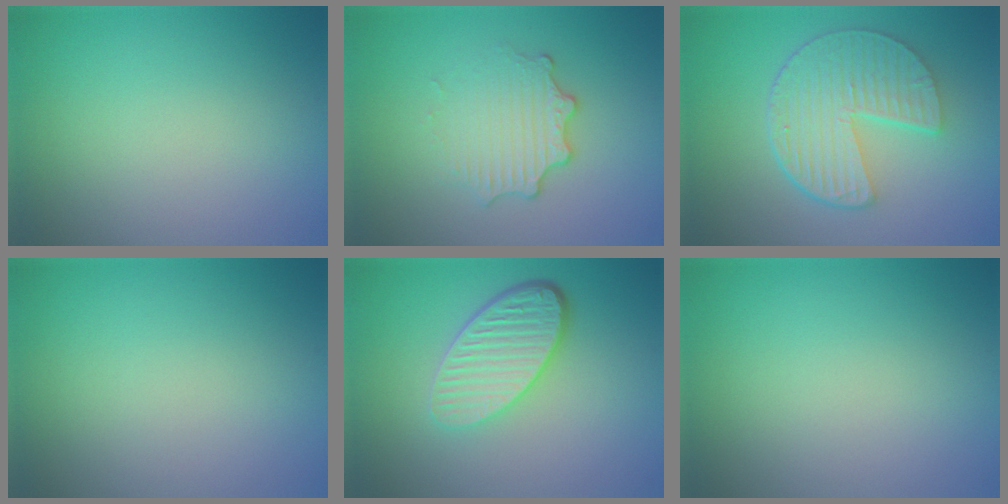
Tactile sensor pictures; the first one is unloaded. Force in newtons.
{"total": 3.3, "press": 2.5, "slide": 2.2}
{"total": 6.4, "press": 4.7, "slide": 4.4}
{"total": 0.0}
{"total": 5.3, "press": 3.8, "slide": 3.6}
{"total": 0.0}